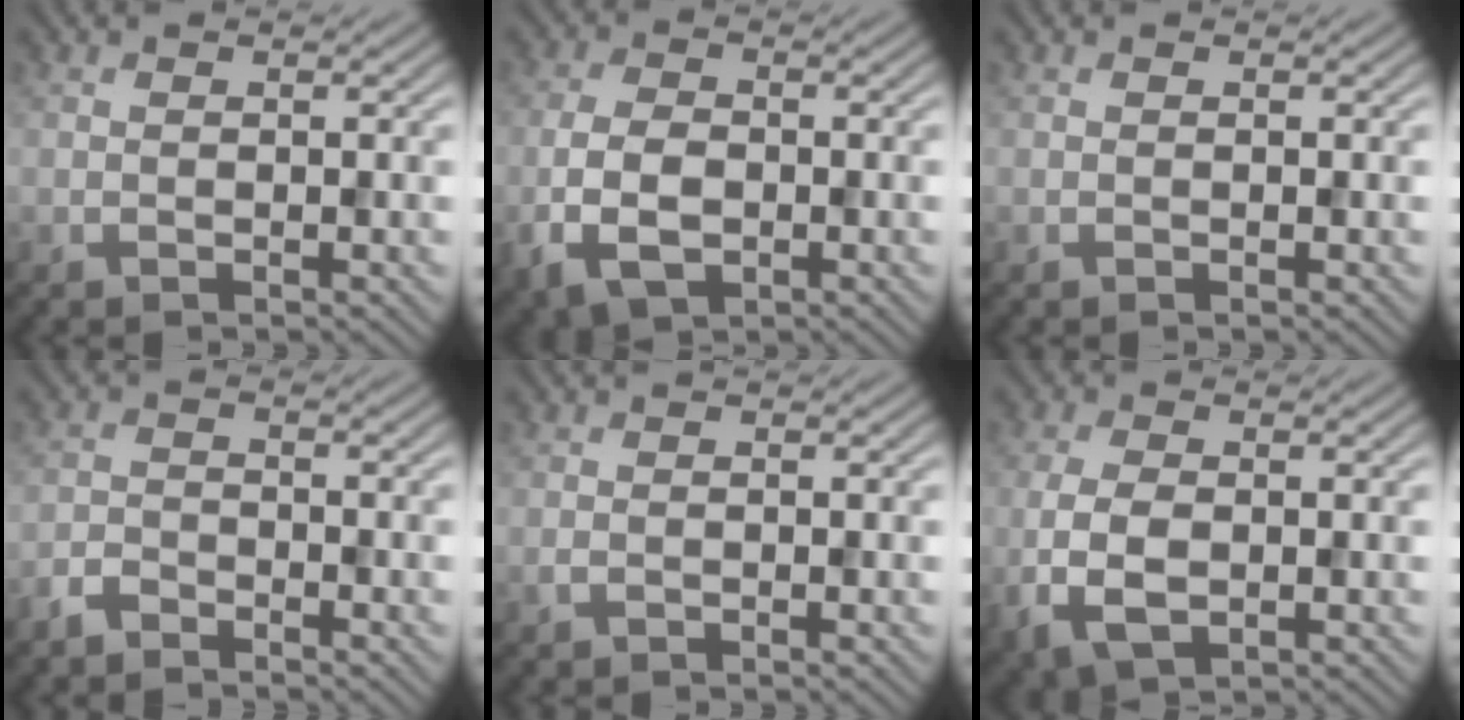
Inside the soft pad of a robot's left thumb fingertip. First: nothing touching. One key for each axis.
{"total": 6.2, "fx": -2.2, "fy": 3.7, "fz": 4.5, "tx": -0.107, "ty": -0.010, "tz": -0.046}
{"total": 0.0}
{"total": 2.4, "fx": -2.1, "fy": 0.8, "fz": 0.8, "tx": -0.016, "ty": -0.001, "tz": -0.052}
{"total": 0.6, "fx": -0.3, "fy": 0.3, "fz": 0.4, "tx": -0.011, "ty": -0.001, "tz": -0.004}
{"total": 5.6, "fx": -1.2, "fy": 3.3, "fz": 4.4, "tx": -0.112, "ty": -0.012, "tz": -0.022}